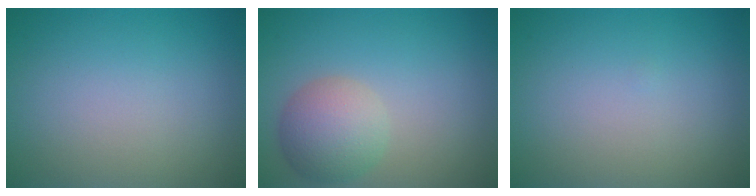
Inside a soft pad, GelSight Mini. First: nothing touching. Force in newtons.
{"total": 4.2, "press": 4.2, "slide": 0.2}
{"total": 0.0}